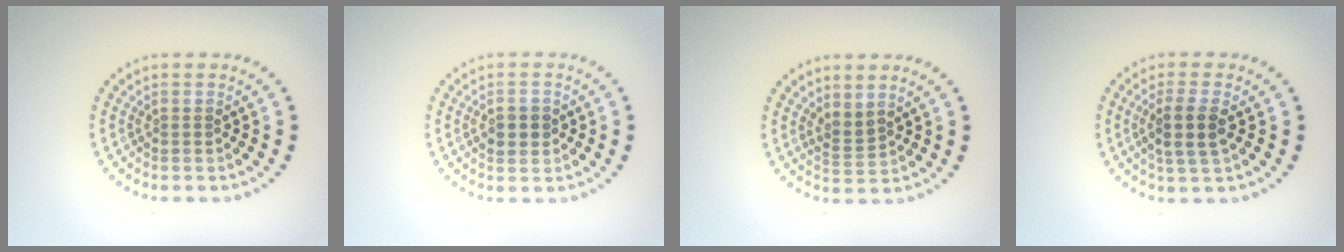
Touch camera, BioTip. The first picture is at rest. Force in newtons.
{"total": 1.9, "press": 1.9, "slide": 0.2}
{"total": 1.8, "press": 1.3, "slide": 1.2}
{"total": 2.8, "press": 2.5, "slide": 1.2}